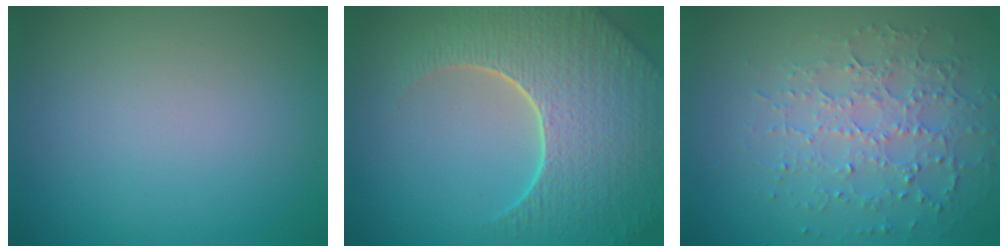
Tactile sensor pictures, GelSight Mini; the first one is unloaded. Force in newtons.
{"total": 8.7, "press": 6.1, "slide": 6.3}
{"total": 4.8, "press": 3.5, "slide": 3.2}